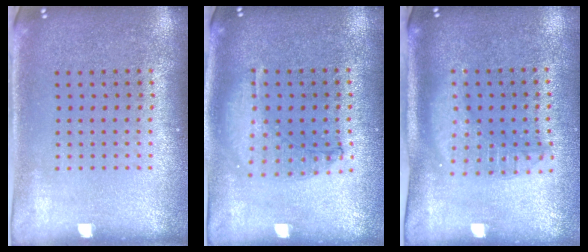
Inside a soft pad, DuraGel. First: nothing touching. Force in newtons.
{"total": 0.7, "press": 0.7, "slide": 0.2}
{"total": 1.8, "press": 1.5, "slide": 1.0}